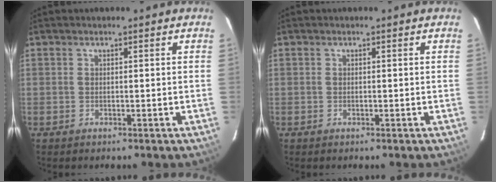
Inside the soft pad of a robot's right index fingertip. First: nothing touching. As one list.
[{"total": 0.0}]